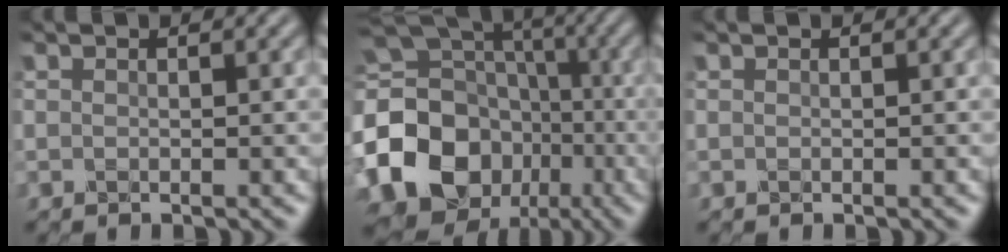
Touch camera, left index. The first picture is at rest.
{"total": 20.0, "force": [-5.8, 16.5, 9.6], "torque": [-0.216, -0.015, -0.125]}
{"total": 0.0}